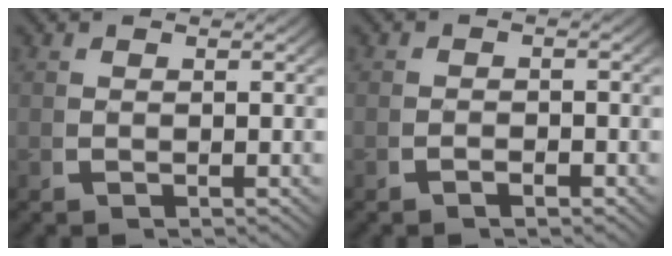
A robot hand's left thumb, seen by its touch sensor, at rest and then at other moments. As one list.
[{"total": 0.9, "force": [-0.8, 0.4, 0.2], "torque": [-0.005, -0.003, -0.018]}]